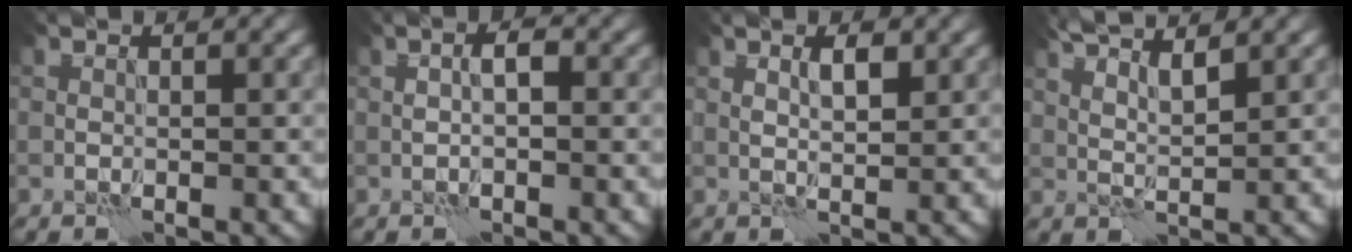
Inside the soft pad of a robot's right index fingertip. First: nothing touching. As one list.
[{"total": 1.7, "force": [0.1, 0.7, 1.6], "torque": [-0.025, 0.005, -0.001]}, {"total": 2.0, "force": [0.9, 0.6, 1.7], "torque": [-0.031, 0.000, 0.016]}, {"total": 4.2, "force": [2.8, 0.9, 3.0], "torque": [-0.054, 0.007, 0.045]}]